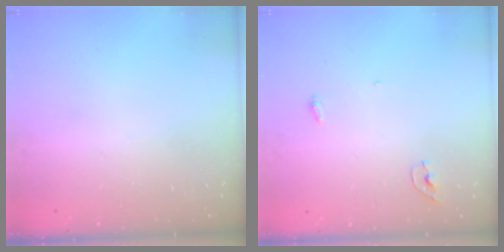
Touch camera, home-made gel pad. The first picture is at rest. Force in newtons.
{"total": 6.4, "press": 4.1, "slide": 4.9}